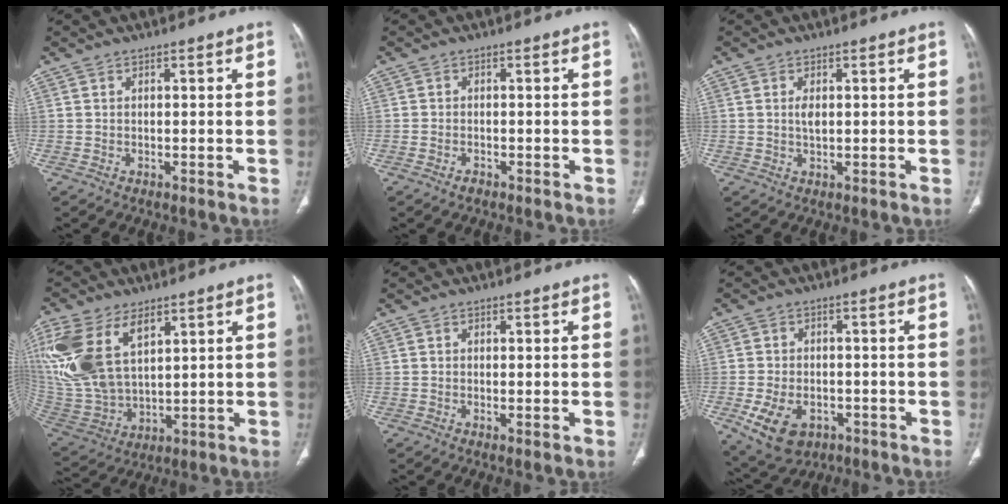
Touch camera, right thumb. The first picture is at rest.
{"total": 1.2, "force": [-0.9, 0.6, 0.6], "torque": [-0.012, 0.001, -0.016]}
{"total": 1.9, "force": [0.4, 1.0, 1.6], "torque": [-0.030, -0.002, 0.010]}
{"total": 20.4, "force": [8.8, 11.6, 14.3], "torque": [-0.321, -0.017, 0.185]}
{"total": 1.0, "force": [-0.2, 0.2, 1.0], "torque": [-0.021, -0.004, -0.004]}
{"total": 10.3, "force": [-4.1, 7.0, 6.4], "torque": [-0.113, 0.012, -0.055]}